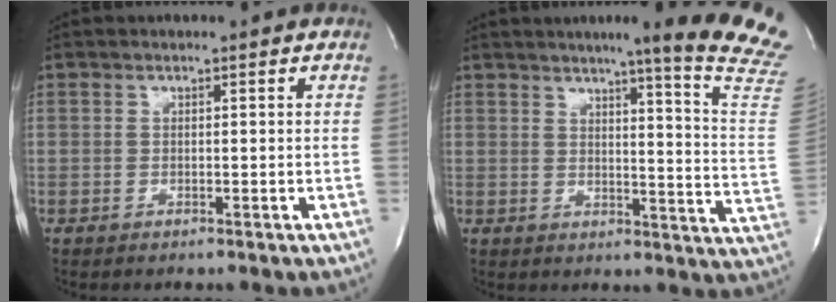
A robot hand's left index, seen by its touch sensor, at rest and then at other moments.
{"total": 17.3, "force": [13.9, -2.0, 10.1], "torque": [-0.127, -0.090, 0.155]}